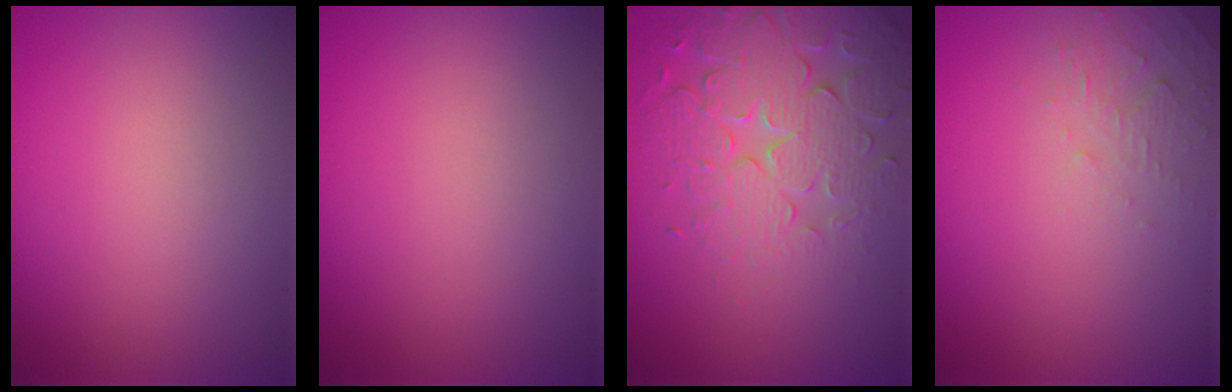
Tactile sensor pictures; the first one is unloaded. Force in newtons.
{"total": 0.0}
{"total": 5.3, "press": 5.2, "slide": 1.1}
{"total": 1.7, "press": 1.7, "slide": 0.2}